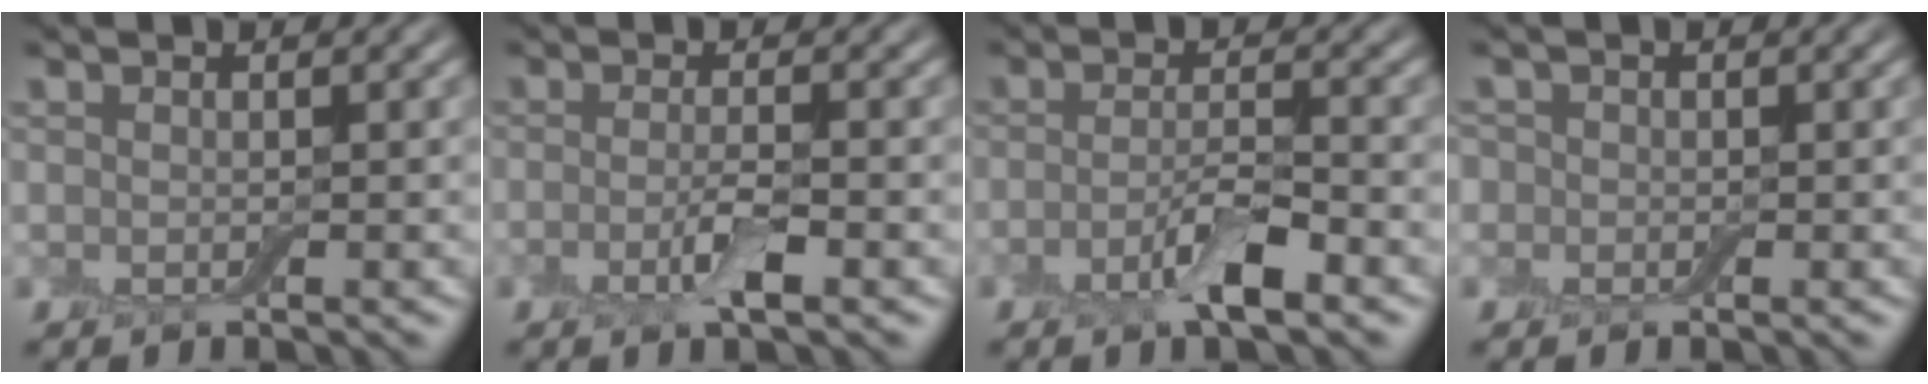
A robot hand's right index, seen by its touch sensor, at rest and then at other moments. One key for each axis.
{"total": 2.6, "fx": -1.0, "fy": 0.6, "fz": 2.4, "tx": -0.046, "ty": -0.002, "tz": -0.023}
{"total": 3.6, "fx": -1.8, "fy": 0.9, "fz": 3.0, "tx": -0.057, "ty": 0.004, "tz": -0.041}
{"total": 1.9, "fx": 0.3, "fy": 1.8, "fz": 0.5, "tx": 0.001, "ty": 0.007, "tz": -0.018}